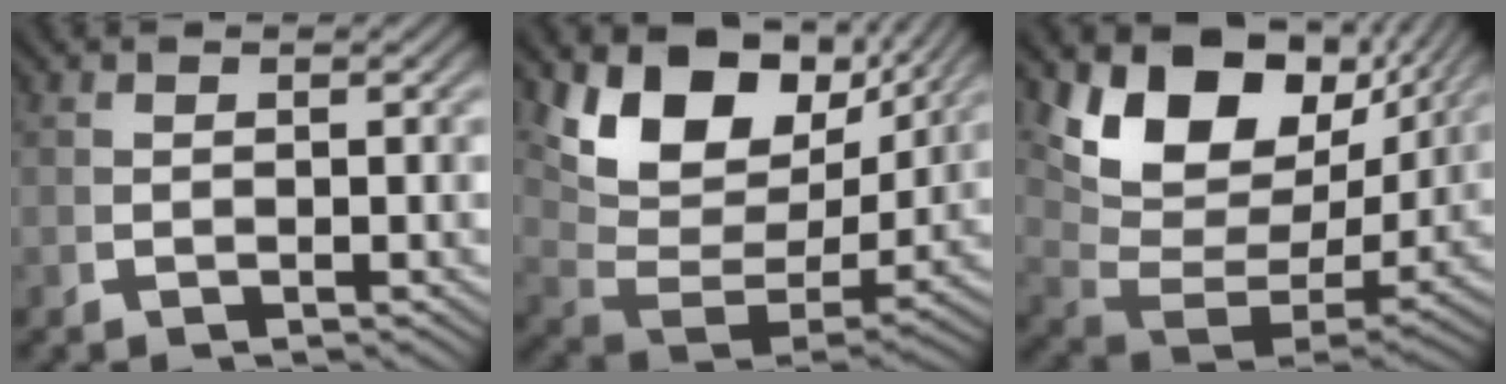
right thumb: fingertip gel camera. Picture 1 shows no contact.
{"total": 11.8, "force": [3.4, 7.2, 8.7], "torque": [-0.170, -0.017, 0.062]}
{"total": 13.2, "force": [2.9, 8.5, 9.7], "torque": [-0.188, -0.023, 0.054]}